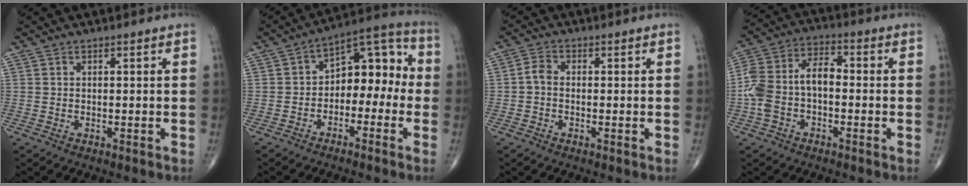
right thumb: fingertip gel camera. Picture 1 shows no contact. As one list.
[{"total": 11.5, "force": [-2.0, 7.3, 8.6], "torque": [-0.080, 0.055, -0.045]}, {"total": 2.4, "force": [-0.5, 1.7, 1.7], "torque": [-0.028, 0.008, -0.018]}, {"total": 11.1, "force": [-1.8, 6.5, 8.8], "torque": [-0.184, 0.044, -0.043]}]